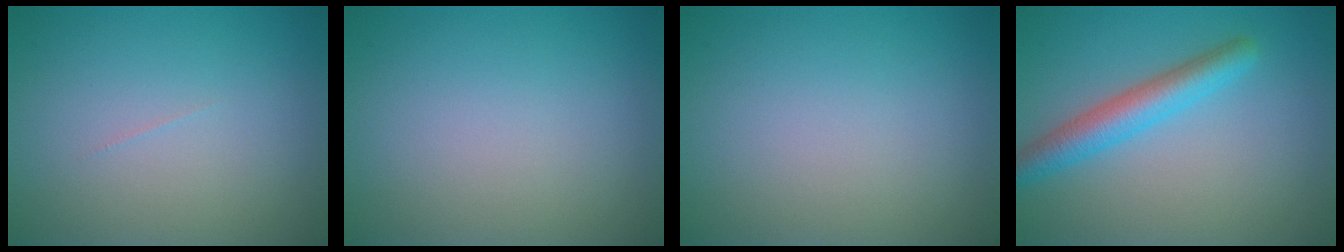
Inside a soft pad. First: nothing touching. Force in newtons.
{"total": 0.0}
{"total": 0.0}
{"total": 3.8, "press": 3.8, "slide": 0.1}